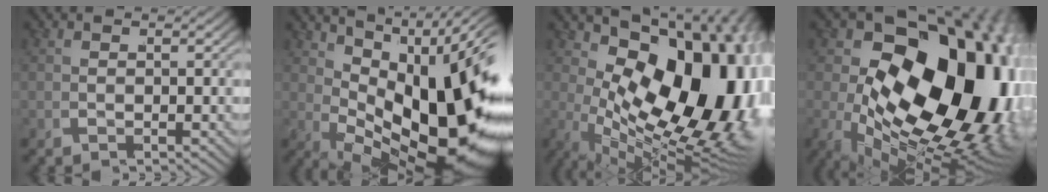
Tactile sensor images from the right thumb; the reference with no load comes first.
{"total": 20.8, "force": [-0.1, 12.1, 16.9], "torque": [-0.258, -0.043, 0.030]}
{"total": 26.1, "force": [-1.9, 15.8, 20.8], "torque": [-0.327, -0.067, 0.016]}
{"total": 32.7, "force": [-1.5, 20.8, 25.1], "torque": [-0.384, -0.070, 0.015]}